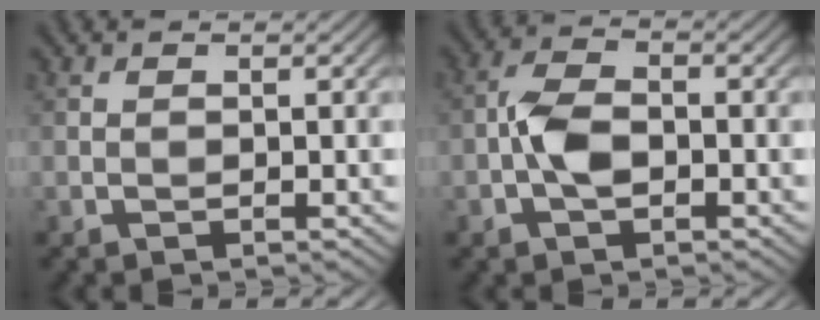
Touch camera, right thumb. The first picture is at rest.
{"total": 4.4, "force": [-1.2, 2.3, 3.5], "torque": [-0.078, 0.007, -0.031]}